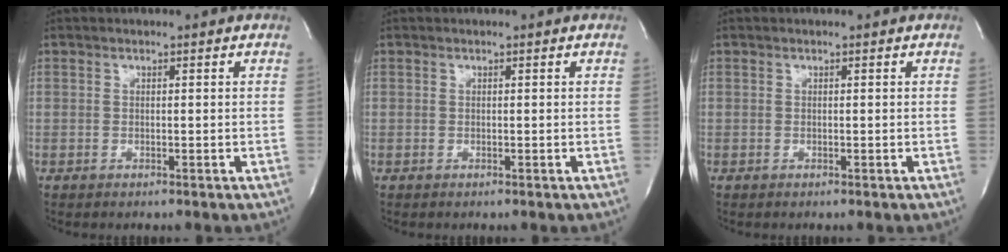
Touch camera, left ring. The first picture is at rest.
{"total": 0.0}
{"total": 0.0}